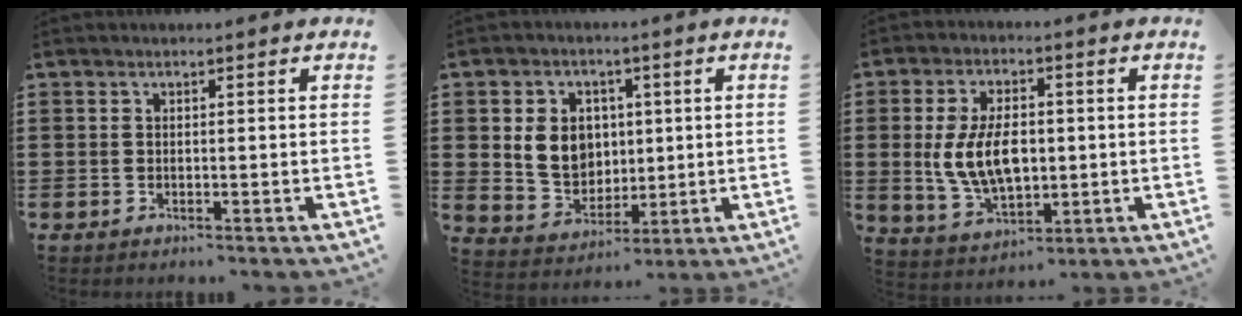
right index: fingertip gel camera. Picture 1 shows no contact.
{"total": 7.4, "force": [1.3, 6.6, 3.2], "torque": [-0.064, 0.012, 0.020]}
{"total": 9.2, "force": [0.2, 5.3, 7.6], "torque": [-0.162, 0.004, -0.001]}